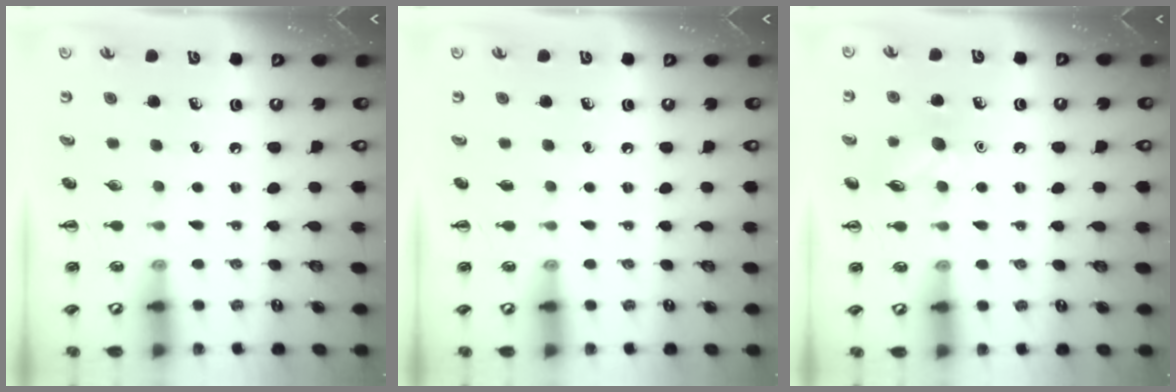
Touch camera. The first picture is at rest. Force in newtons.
{"total": 0.0}
{"total": 8.7, "press": 8.5, "slide": 1.8}